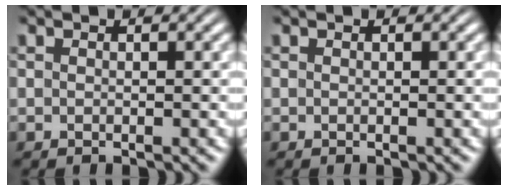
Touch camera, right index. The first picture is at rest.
{"total": 0.0}